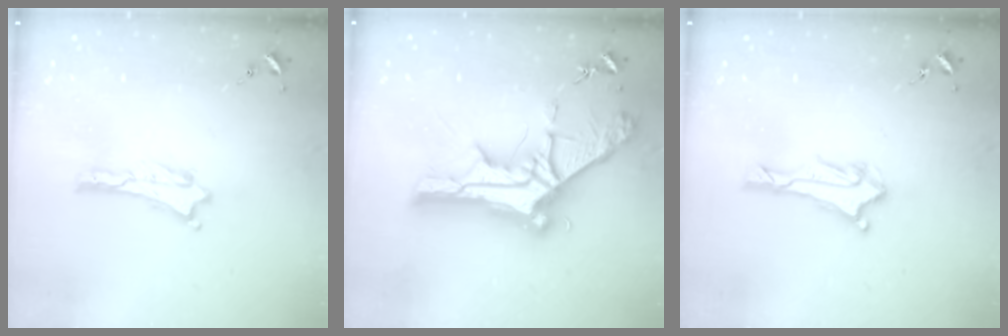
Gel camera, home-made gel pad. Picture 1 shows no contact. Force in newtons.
{"total": 12.1, "press": 12.0, "slide": 1.1}
{"total": 2.9, "press": 2.8, "slide": 0.7}